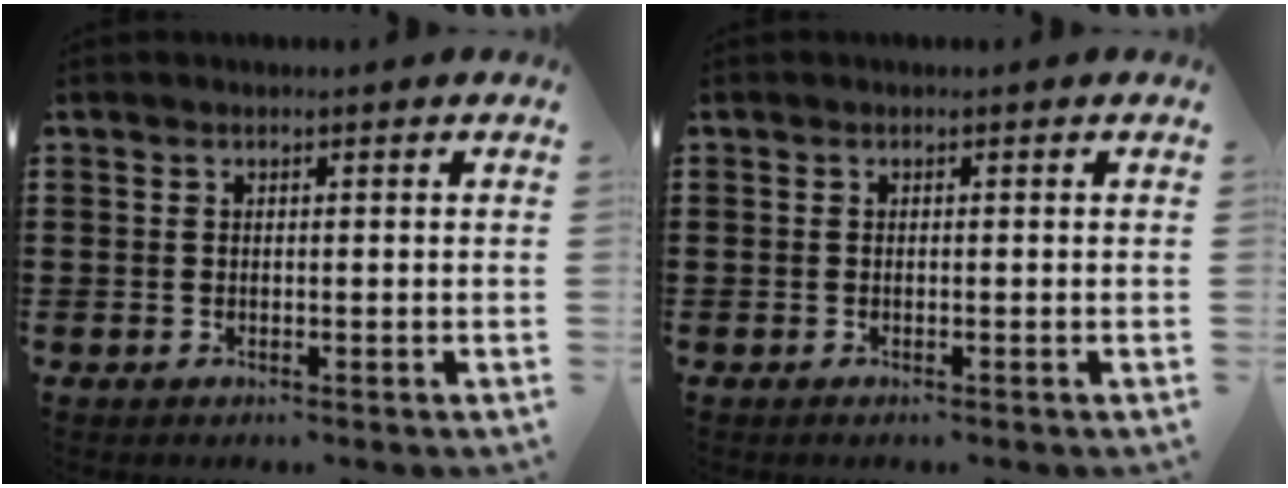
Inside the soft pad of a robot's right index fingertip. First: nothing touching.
{"total": 0.0}